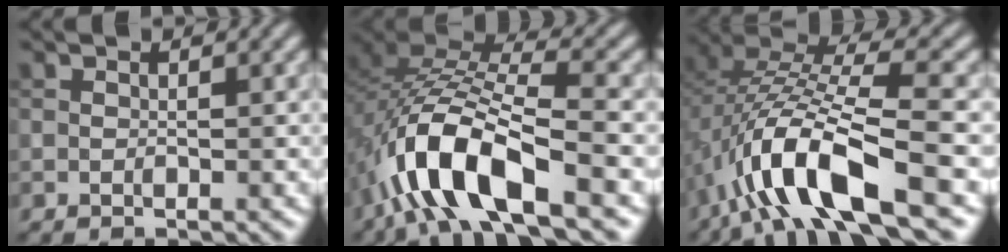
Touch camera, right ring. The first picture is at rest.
{"total": 10.7, "force": [-5.1, 4.2, 8.4], "torque": [-0.170, 0.010, -0.101]}
{"total": 10.7, "force": [-4.4, 3.6, 9.0], "torque": [-0.176, 0.017, -0.088]}